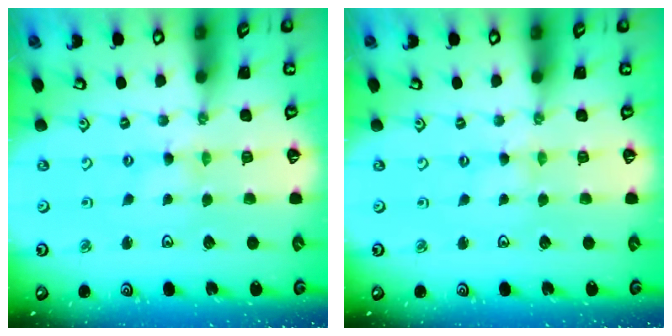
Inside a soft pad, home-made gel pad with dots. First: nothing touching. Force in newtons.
{"total": 0.0}